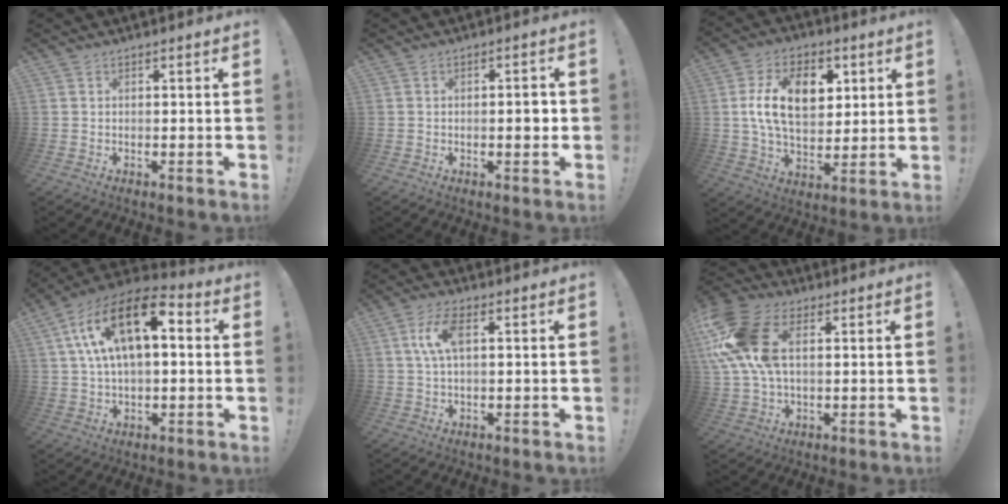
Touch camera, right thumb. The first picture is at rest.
{"total": 3.3, "force": [-0.6, 1.1, 3.1], "torque": [-0.036, 0.000, -0.014]}
{"total": 17.3, "force": [4.6, 11.6, 12.0], "torque": [-0.177, -0.005, 0.082]}
{"total": 17.7, "force": [5.4, 9.1, 14.1], "torque": [-0.255, -0.007, 0.091]}
{"total": 8.0, "force": [1.7, 3.3, 7.0], "torque": [-0.138, 0.002, 0.028]}
{"total": 17.0, "force": [4.0, 10.4, 12.8], "torque": [-0.271, -0.003, 0.074]}